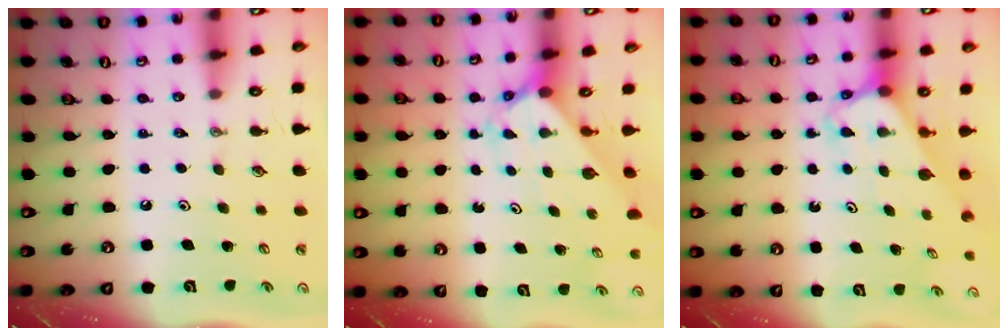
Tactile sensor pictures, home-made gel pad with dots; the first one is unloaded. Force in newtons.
{"total": 2.0, "press": 2.0, "slide": 0.2}
{"total": 2.7, "press": 2.7, "slide": 0.2}